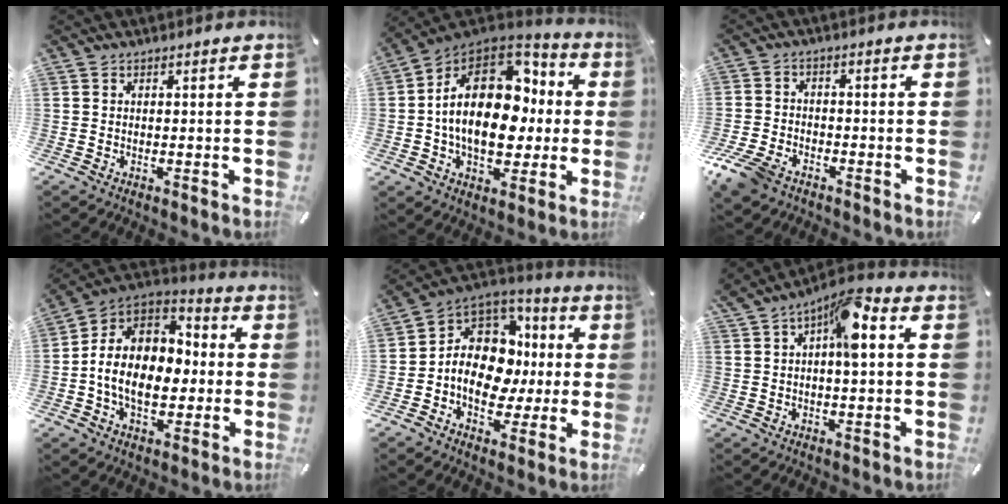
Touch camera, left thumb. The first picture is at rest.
{"total": 23.2, "force": [1.2, 15.7, 17.1], "torque": [-0.285, 0.002, 0.025]}
{"total": 6.8, "force": [-4.9, 3.8, 2.8], "torque": [-0.069, 0.019, -0.096]}
{"total": 14.7, "force": [-3.2, 11.0, 9.3], "torque": [-0.188, 0.018, -0.061]}
{"total": 14.7, "force": [-0.4, 11.9, 8.6], "torque": [-0.160, -0.013, -0.002]}
{"total": 9.8, "force": [2.9, 3.6, 8.6], "torque": [-0.132, -0.001, 0.045]}